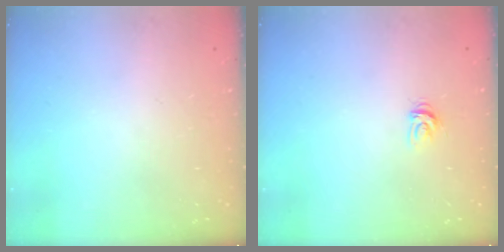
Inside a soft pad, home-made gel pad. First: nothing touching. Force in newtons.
{"total": 3.4, "press": 3.4, "slide": 0.4}